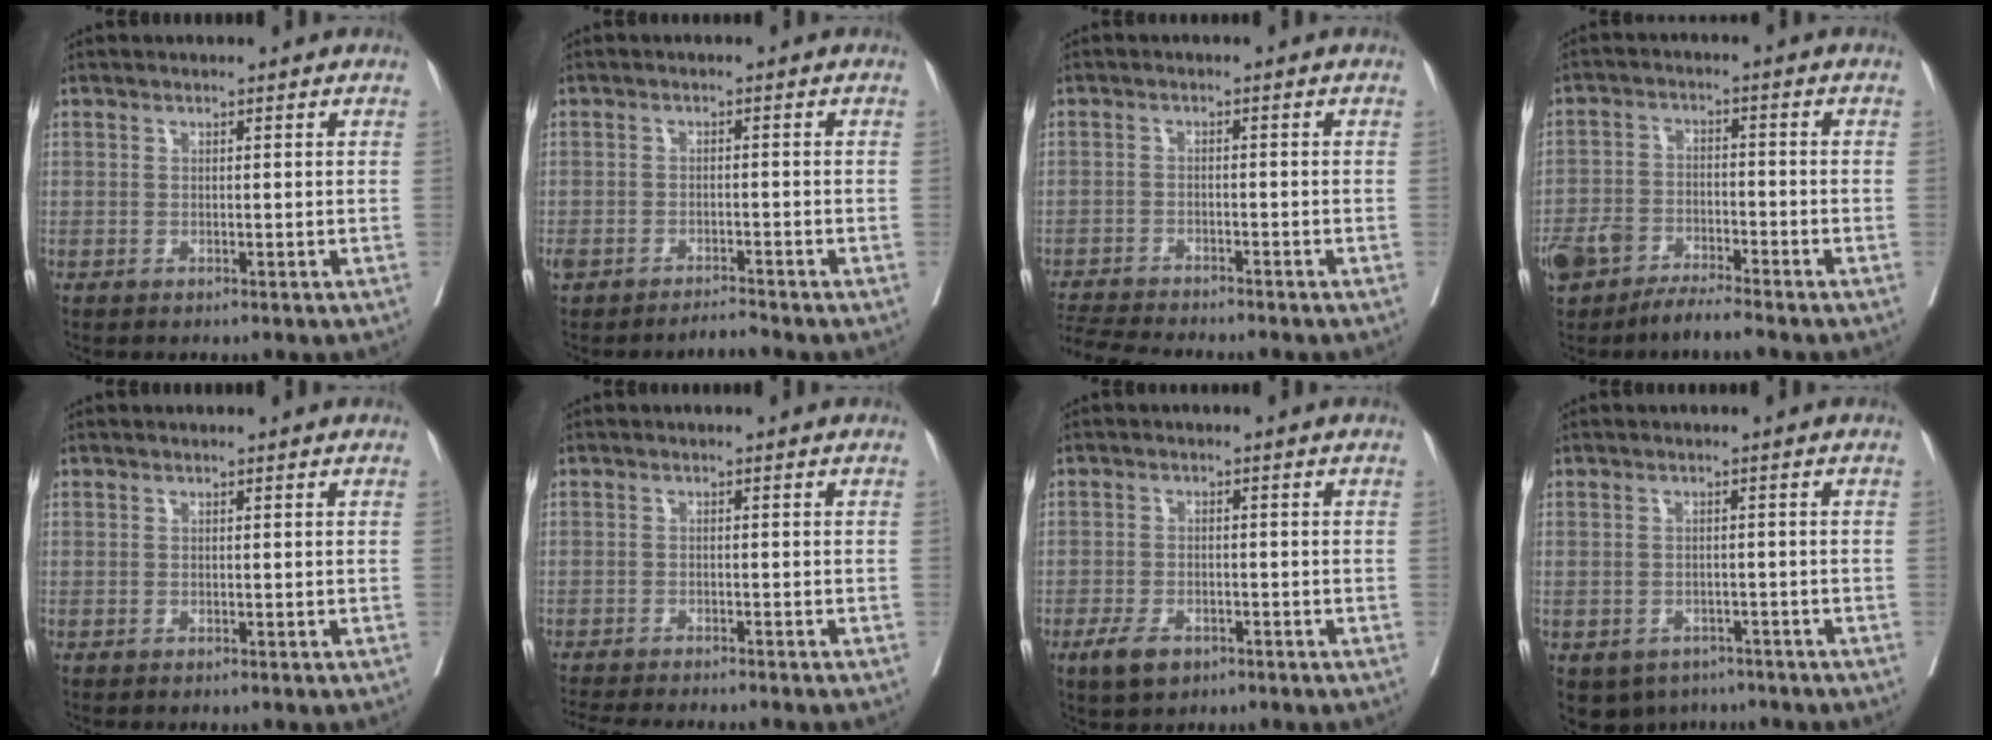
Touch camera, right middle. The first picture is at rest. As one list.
[{"total": 2.2, "force": [-2.1, 0.0, 0.7], "torque": [-0.017, -0.001, -0.035]}, {"total": 8.1, "force": [-7.7, -0.2, 2.7], "torque": [-0.048, -0.015, -0.126]}, {"total": 6.2, "force": [-5.0, 1.6, 3.2], "torque": [-0.069, 0.001, -0.092]}, {"total": 0.0}, {"total": 10.4, "force": [-9.4, 0.3, 4.4], "torque": [-0.054, -0.023, -0.133]}, {"total": 4.2, "force": [-2.6, 2.1, 2.6], "torque": [-0.058, -0.005, -0.040]}, {"total": 6.5, "force": [-4.4, 4.5, 1.2], "torque": [-0.025, 0.001, -0.057]}]